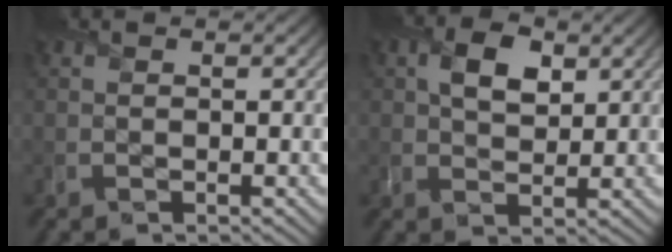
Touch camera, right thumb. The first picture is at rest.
{"total": 4.7, "force": [1.9, 3.0, 3.2], "torque": [-0.061, 0.002, 0.031]}